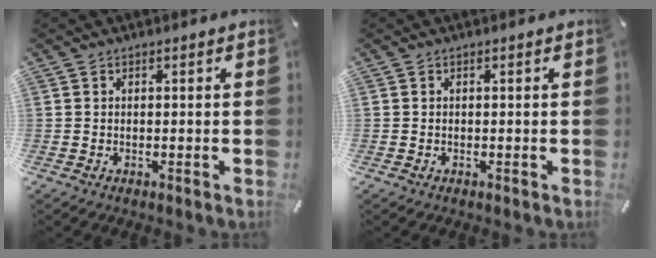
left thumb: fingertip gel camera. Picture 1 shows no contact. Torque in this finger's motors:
{"motor_torque": [-0.07, 0.07, -0.02, -0.03, 0.01]}